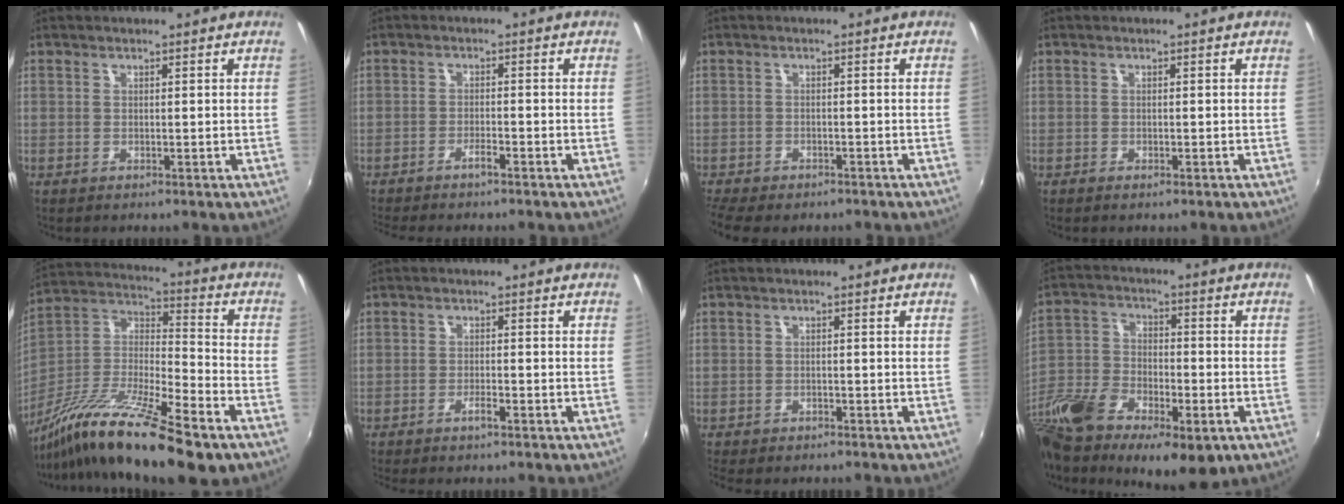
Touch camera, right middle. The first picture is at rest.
{"total": 1.9, "force": [-1.6, -0.2, 1.1], "torque": [-0.031, -0.001, -0.035]}
{"total": 6.8, "force": [-5.5, 2.3, 3.2], "torque": [-0.084, -0.034, -0.092]}
{"total": 0.0}
{"total": 23.7, "force": [-14.7, 5.1, 18.0], "torque": [-0.325, -0.028, -0.260]}
{"total": 1.1, "force": [-0.6, -0.1, 0.9], "torque": [-0.022, 0.002, -0.015]}
{"total": 2.8, "force": [-2.5, 0.8, 1.1], "torque": [-0.031, -0.017, -0.041]}
{"total": 23.1, "force": [-13.9, 9.6, 15.7], "torque": [-0.322, -0.056, -0.241]}